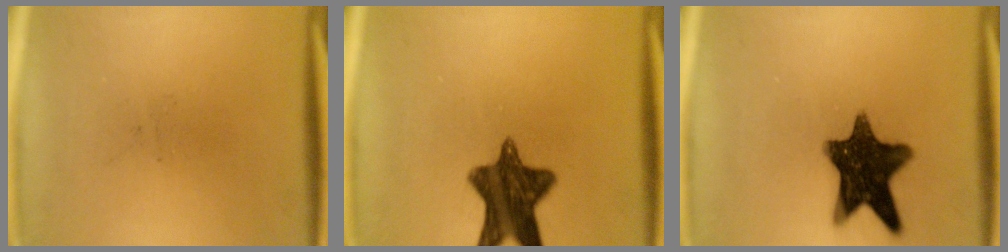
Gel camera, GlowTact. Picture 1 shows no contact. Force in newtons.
{"total": 11.6}
{"total": 13.1}